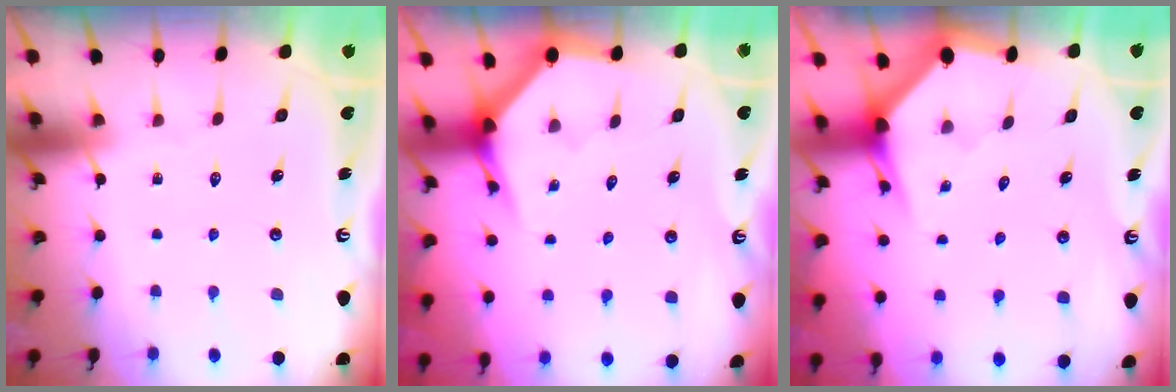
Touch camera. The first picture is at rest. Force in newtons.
{"total": 3.9, "press": 3.9, "slide": 0.2}
{"total": 2.8, "press": 2.8, "slide": 0.0}